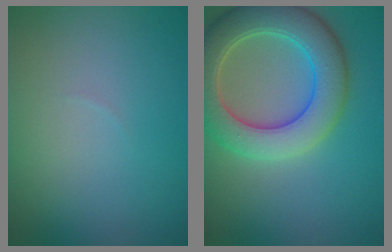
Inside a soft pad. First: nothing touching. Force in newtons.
{"total": 7.8, "press": 7.8, "slide": 0.9}